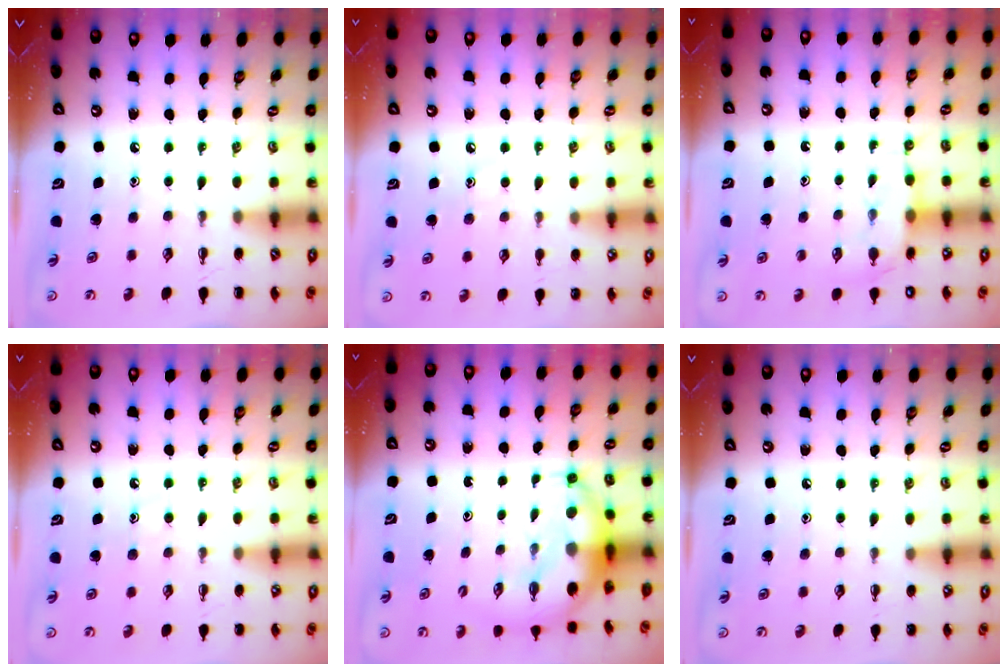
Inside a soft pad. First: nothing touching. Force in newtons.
{"total": 7.7, "press": 7.4, "slide": 1.8}
{"total": 8.0, "press": 7.9, "slide": 1.4}
{"total": 6.0, "press": 5.9, "slide": 1.2}
{"total": 9.0, "press": 8.6, "slide": 2.3}
{"total": 6.7, "press": 6.3, "slide": 2.3}